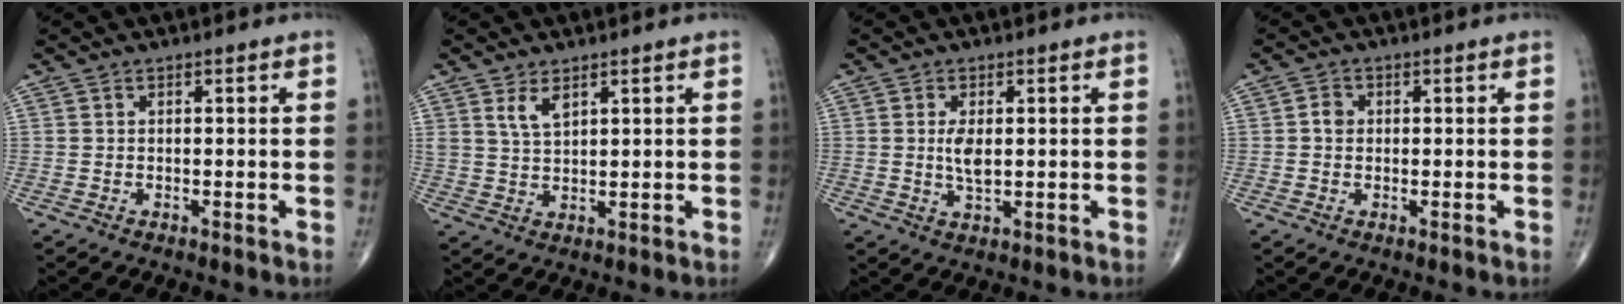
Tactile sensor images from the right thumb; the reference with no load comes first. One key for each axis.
{"total": 3.7, "fx": 2.2, "fy": 1.7, "fz": 2.5, "tx": -0.041, "ty": -0.013, "tz": 0.048}
{"total": 3.8, "fx": 0.4, "fy": 1.6, "fz": 3.4, "tx": -0.066, "ty": -0.008, "tz": 0.010}
{"total": 2.0, "fx": 0.1, "fy": 1.7, "fz": 1.0, "tx": -0.010, "ty": 0.004, "tz": -0.002}